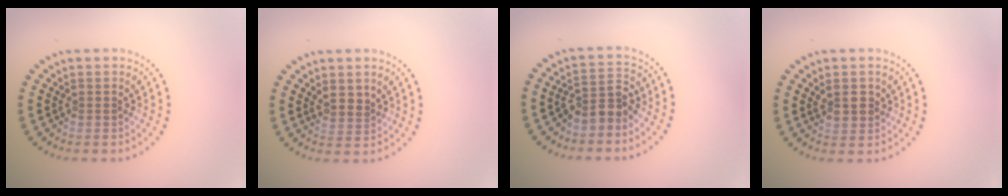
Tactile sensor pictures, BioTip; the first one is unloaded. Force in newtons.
{"total": 1.3, "press": 1.1, "slide": 0.7}
{"total": 2.7, "press": 2.3, "slide": 1.3}
{"total": 1.5, "press": 1.5, "slide": 0.5}